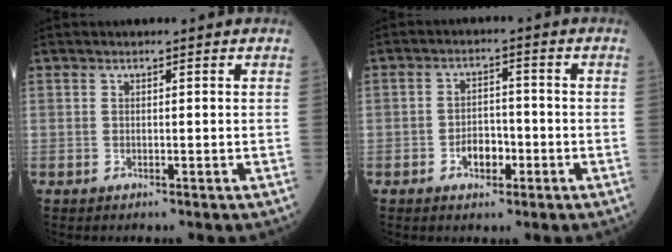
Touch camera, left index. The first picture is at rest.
{"total": 4.1, "force": [-1.9, 2.4, 2.7], "torque": [-0.044, 0.008, -0.033]}